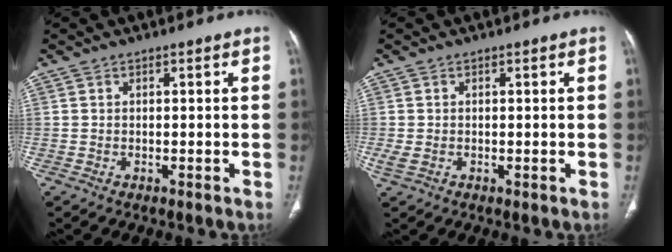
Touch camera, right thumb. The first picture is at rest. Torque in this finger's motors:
{"motor_torque": [2.16, 1.47, -0.21, -0.05, 0.09]}